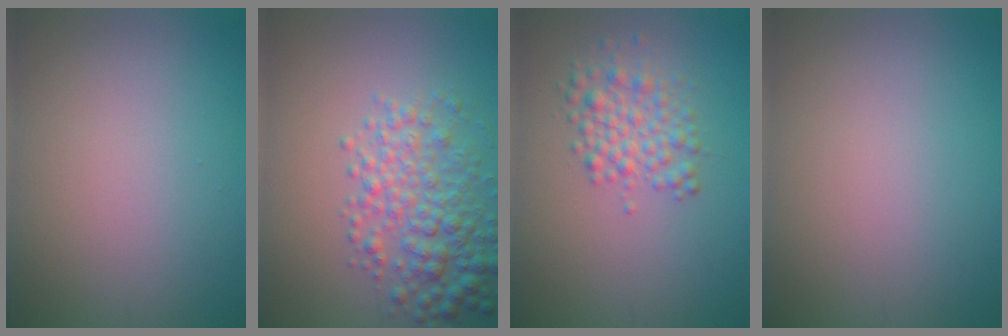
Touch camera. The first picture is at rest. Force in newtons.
{"total": 5.0, "press": 5.0, "slide": 0.2}
{"total": 3.1, "press": 3.1, "slide": 0.0}
{"total": 0.0}